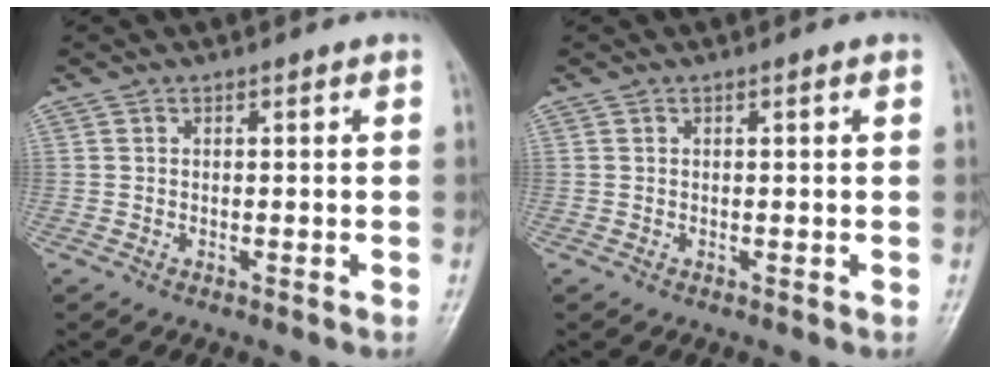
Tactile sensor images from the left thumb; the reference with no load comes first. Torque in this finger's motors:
{"motor_torque": [-0.17, -0.09, -0.31, -0.12, 0.02]}